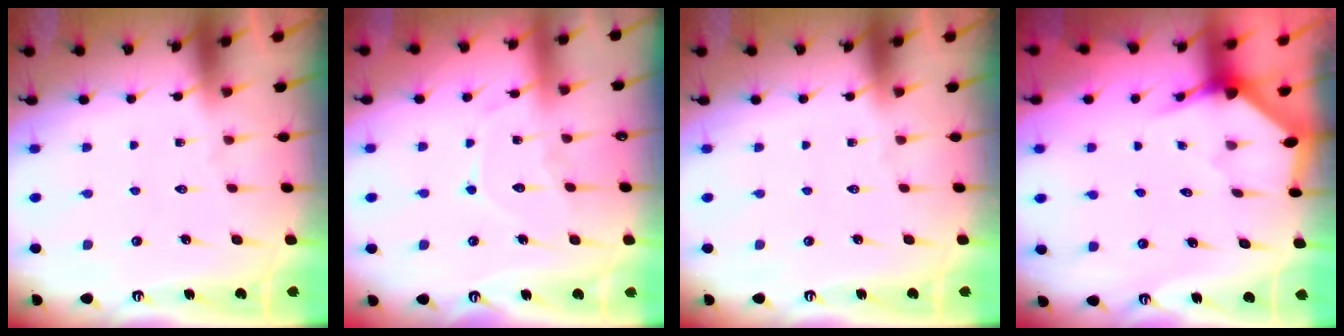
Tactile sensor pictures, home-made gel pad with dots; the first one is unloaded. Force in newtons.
{"total": 9.2, "press": 9.2, "slide": 0.9}
{"total": 0.0}
{"total": 3.3, "press": 3.3, "slide": 0.3}